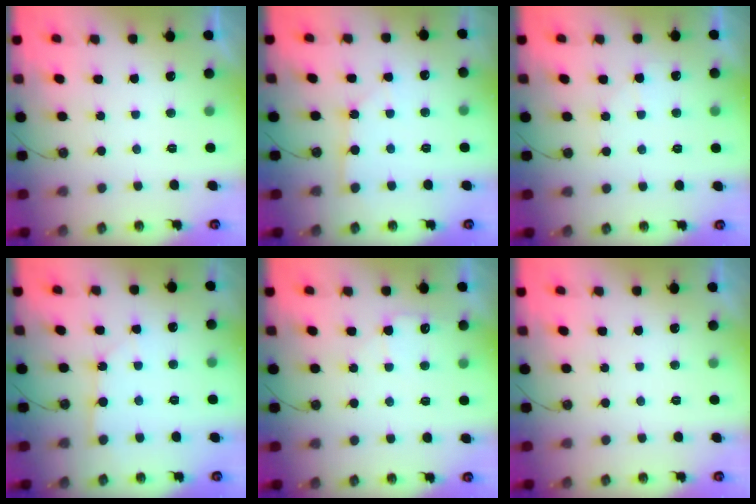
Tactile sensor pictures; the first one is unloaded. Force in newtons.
{"total": 2.4, "press": 2.4, "slide": 0.4}
{"total": 4.9, "press": 4.8, "slide": 0.7}
{"total": 3.2, "press": 3.2, "slide": 0.3}
{"total": 6.6, "press": 6.5, "slide": 0.7}
{"total": 0.0}